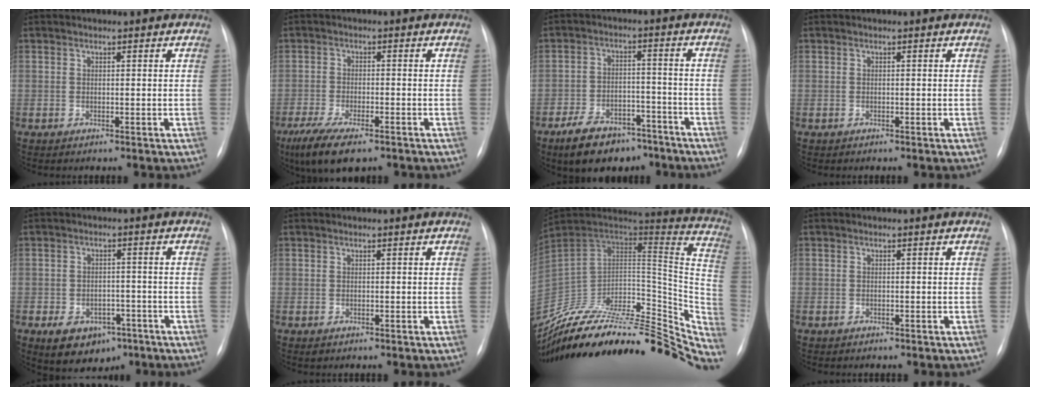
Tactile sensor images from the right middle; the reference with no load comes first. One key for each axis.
{"total": 10.0, "fx": -6.9, "fy": 2.8, "fz": 6.6, "tx": -0.117, "ty": -0.022, "tz": -0.111}
{"total": 10.8, "fx": -8.0, "fy": 5.4, "fz": 4.9, "tx": -0.088, "ty": 0.006, "tz": -0.128}
{"total": 0.0}
{"total": 8.4, "fx": -4.7, "fy": 5.5, "fz": 4.2, "tx": -0.061, "ty": 0.009, "tz": -0.060}
{"total": 0.0}
{"total": 36.4, "fx": -32.0, "fy": 10.1, "fz": 14.2, "tx": -0.167, "ty": -0.009, "tz": -0.436}
{"total": 0.5, "fx": -0.4, "fy": 0.3, "fz": 0.0, "tx": -0.009, "ty": 0.002, "tz": -0.009}